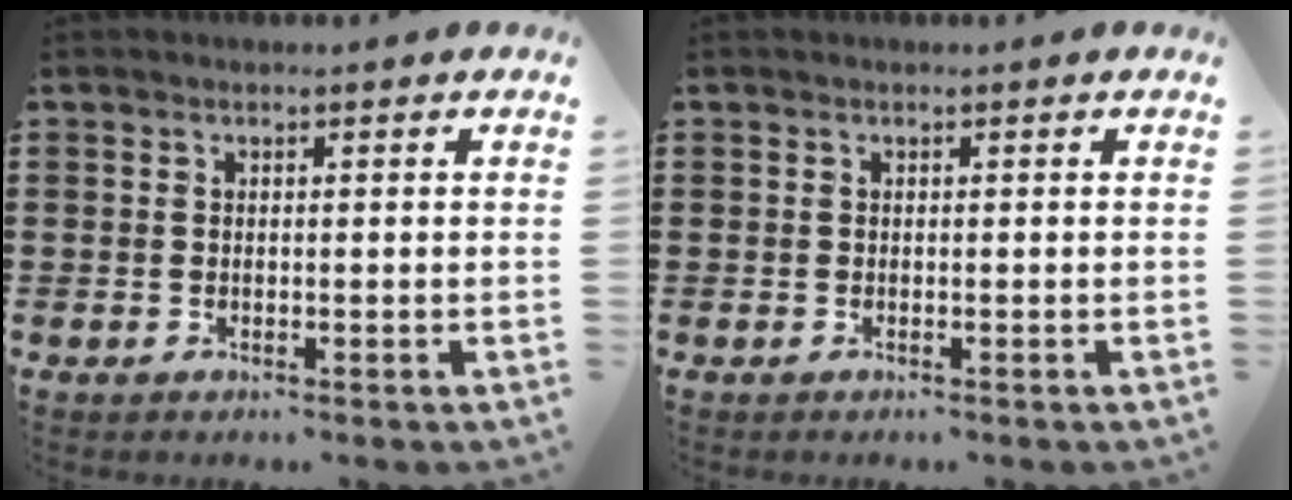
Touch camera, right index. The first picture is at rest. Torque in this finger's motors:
{"motor_torque": [-0.02, -0.02, -0.01, -0.05]}